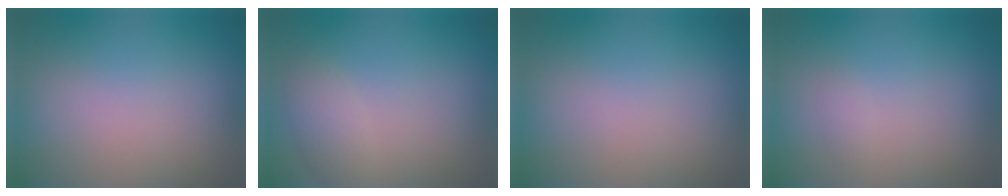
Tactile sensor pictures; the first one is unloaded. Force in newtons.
{"total": 1.8, "press": 1.8, "slide": 0.1}
{"total": 0.0}
{"total": 0.6, "press": 0.6, "slide": 0.0}